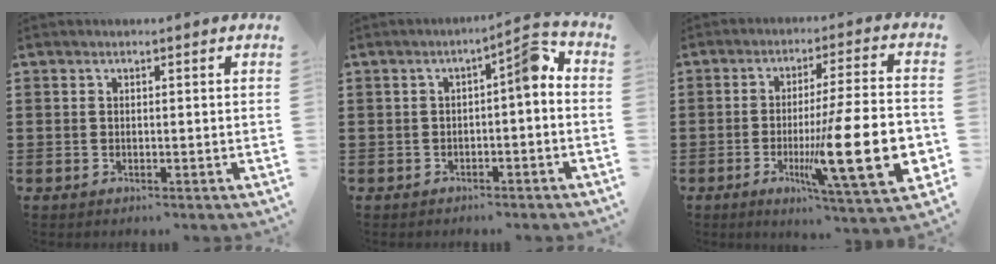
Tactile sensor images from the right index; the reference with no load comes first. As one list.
[{"total": 3.9, "force": [-0.4, 0.9, 3.8], "torque": [-0.060, 0.005, -0.018]}, {"total": 18.7, "force": [-4.1, 3.8, 17.8], "torque": [-0.283, -0.014, -0.055]}]